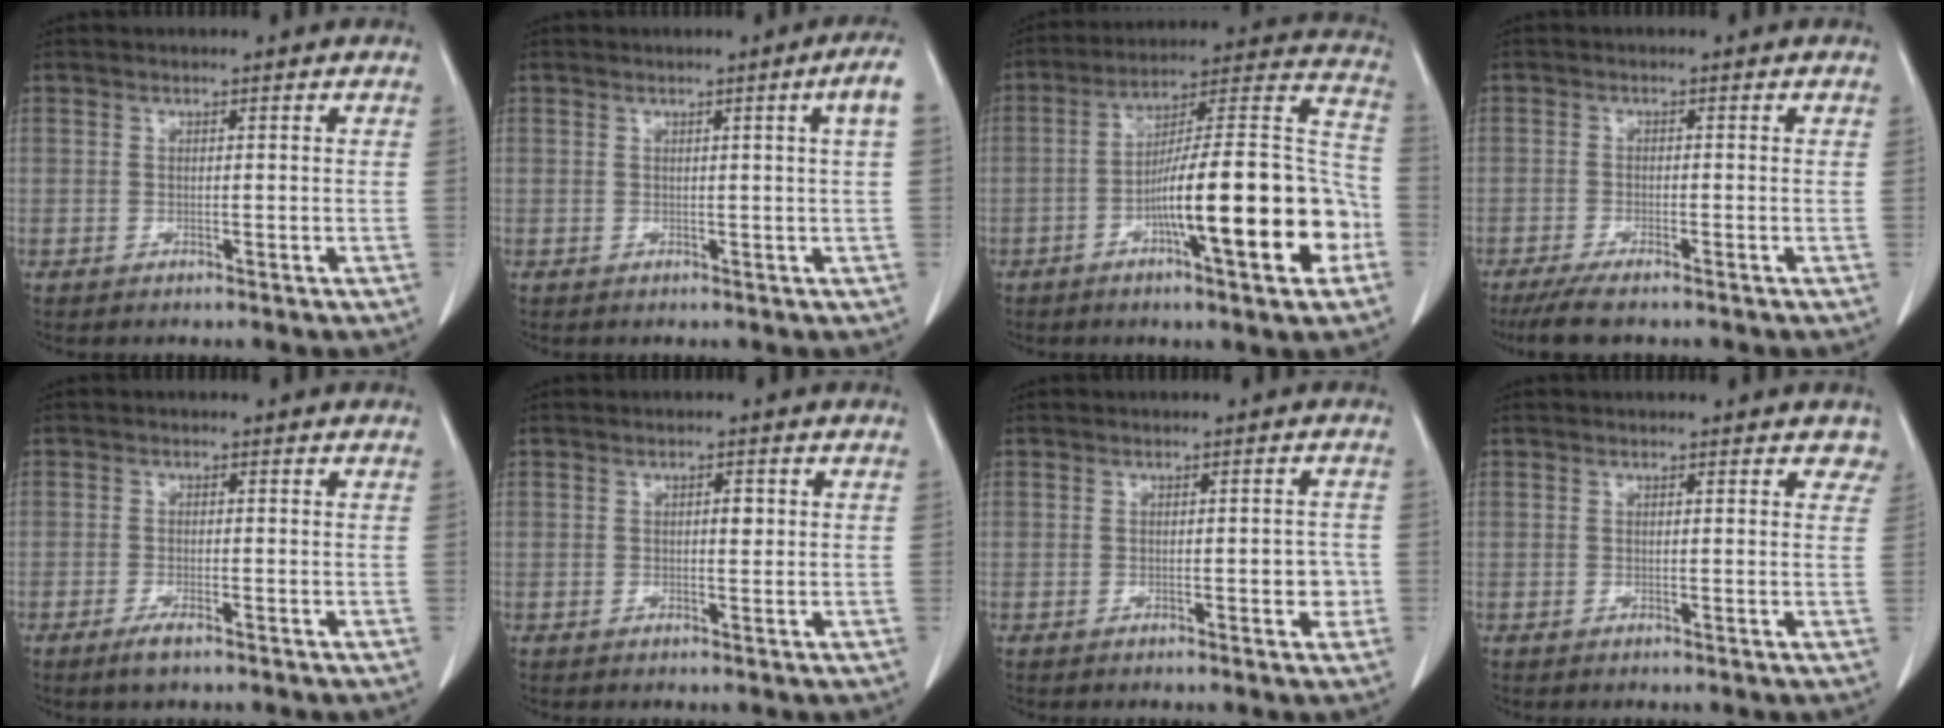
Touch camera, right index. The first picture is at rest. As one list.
[{"total": 3.3, "force": [0.8, -0.9, 3.0], "torque": [-0.042, -0.001, 0.010]}, {"total": 20.8, "force": [-6.7, 2.4, 19.5], "torque": [-0.258, 0.018, -0.099]}, {"total": 5.3, "force": [-4.2, 0.7, 3.2], "torque": [-0.054, -0.012, -0.070]}, {"total": 2.3, "force": [-1.6, 0.4, 1.6], "torque": [-0.034, -0.003, -0.030]}, {"total": 1.5, "force": [0.4, 0.5, 1.3], "torque": [-0.017, 0.003, 0.009]}, {"total": 2.6, "force": [-0.5, 1.0, 2.3], "torque": [-0.021, 0.004, -0.003]}, {"total": 2.3, "force": [1.9, 1.1, 0.6], "torque": [0.011, -0.003, 0.000]}]